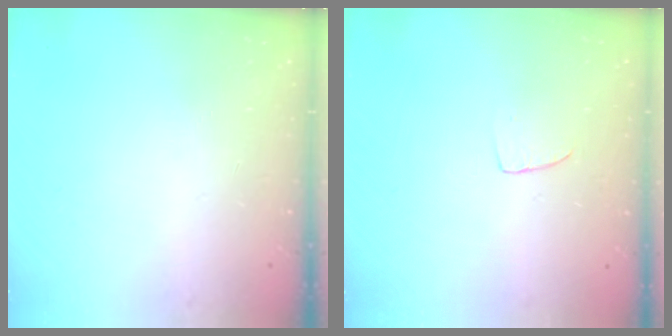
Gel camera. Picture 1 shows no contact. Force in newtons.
{"total": 4.3, "press": 4.3, "slide": 0.3}